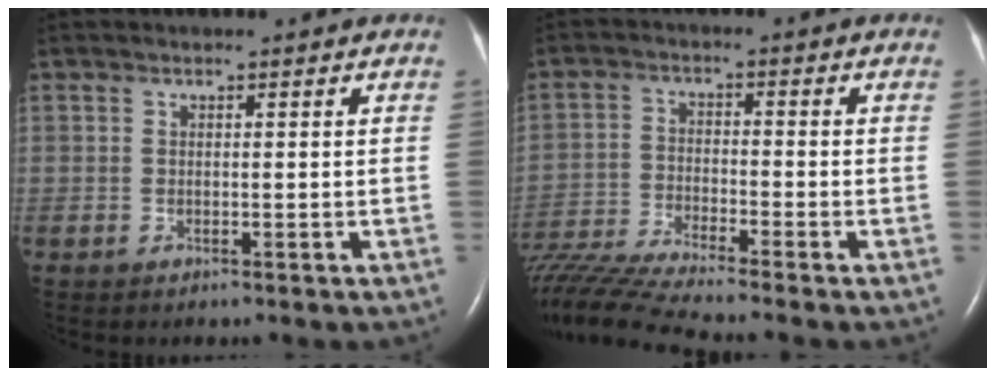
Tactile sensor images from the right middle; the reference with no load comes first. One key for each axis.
{"total": 10.1, "fx": -9.0, "fy": -1.9, "fz": 4.2, "tx": -0.077, "ty": -0.025, "tz": -0.164}